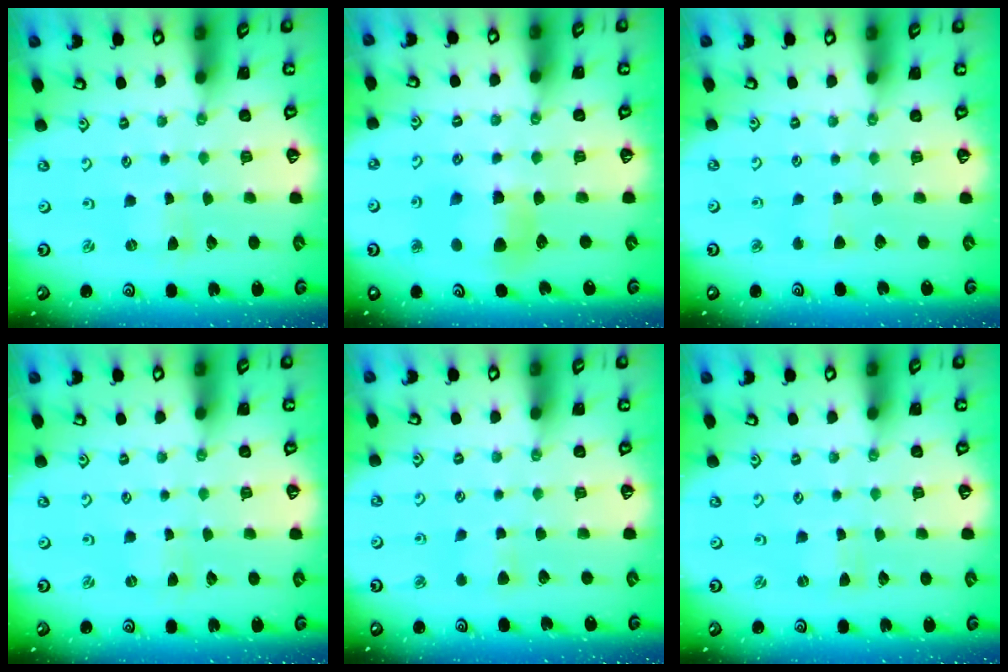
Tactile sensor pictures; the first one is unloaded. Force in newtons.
{"total": 7.6, "press": 7.5, "slide": 0.8}
{"total": 2.7, "press": 2.6, "slide": 0.4}
{"total": 0.0}
{"total": 3.8, "press": 3.7, "slide": 0.7}
{"total": 0.0}